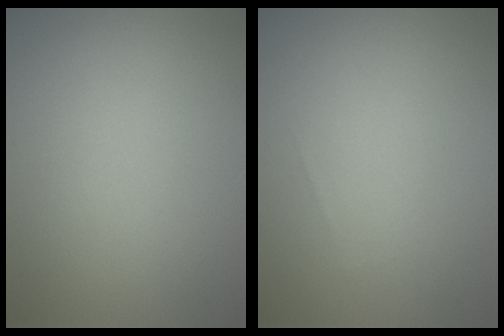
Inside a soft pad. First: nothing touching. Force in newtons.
{"total": 0.0}